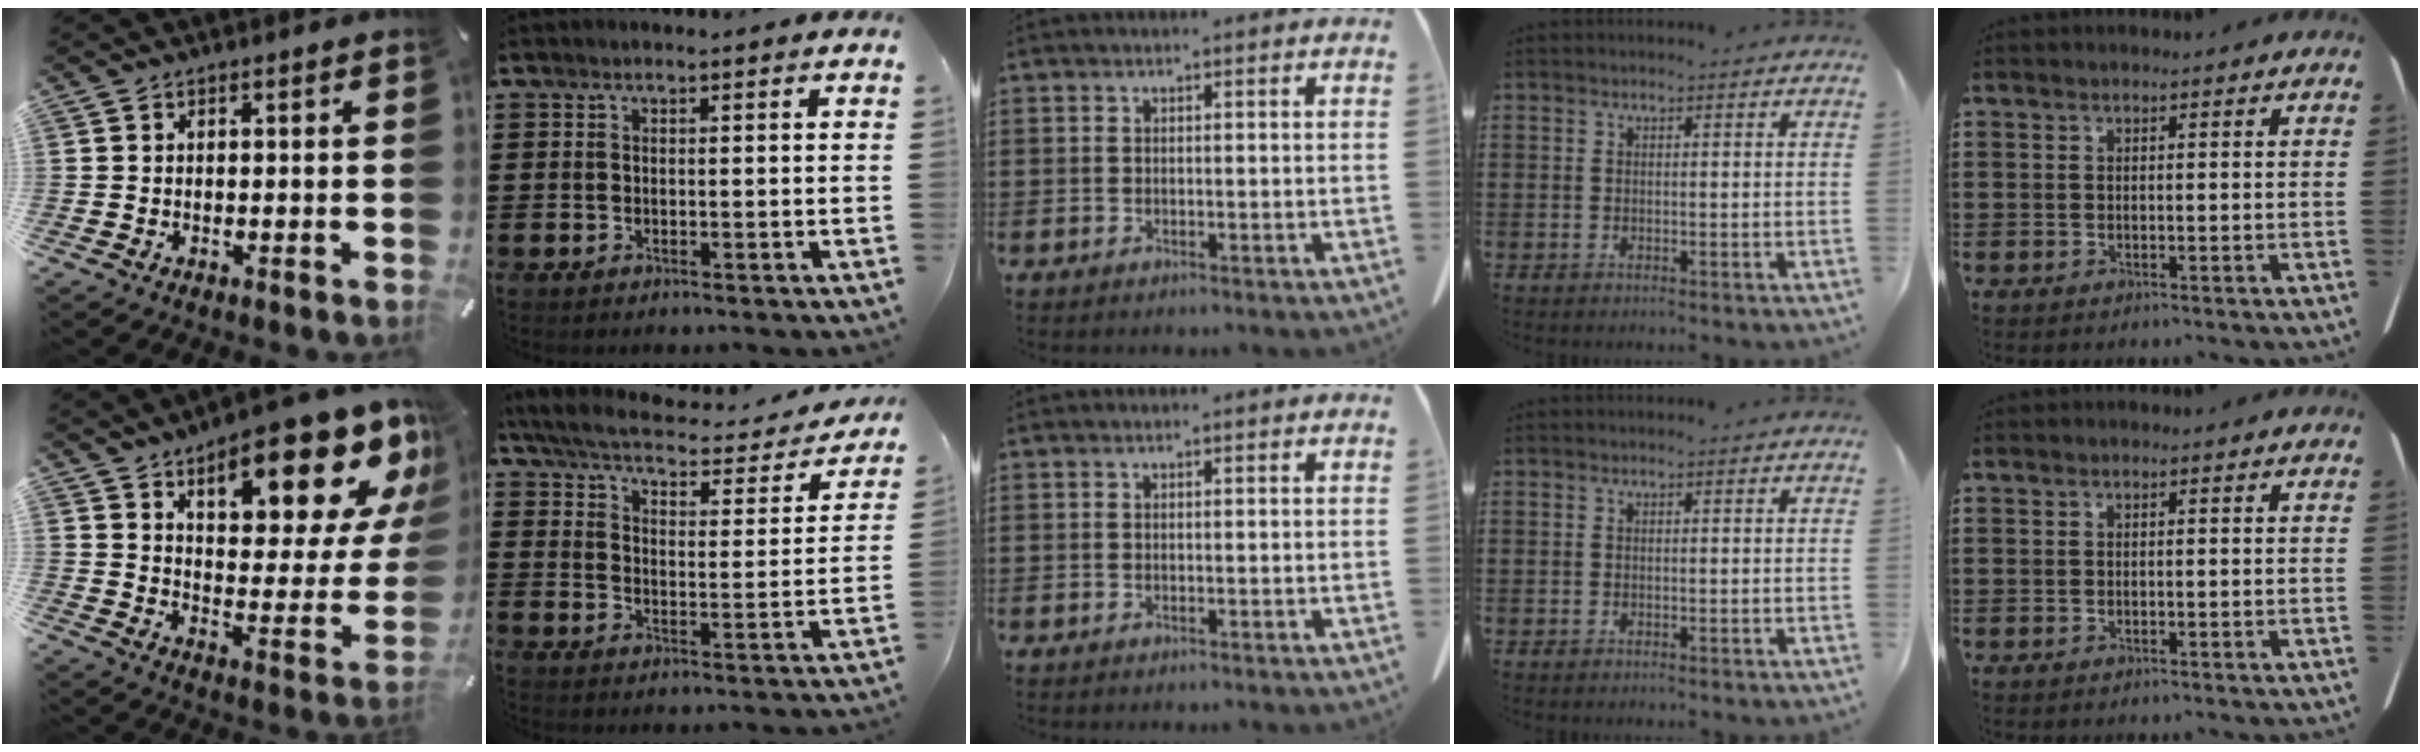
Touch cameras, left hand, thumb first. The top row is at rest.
{"thumb": {"total": 20.8, "force": [13.3, 8.2, 13.7], "torque": [-0.172, -0.097, 0.215]}, "index": {"total": 4.6, "force": [3.9, 0.7, 2.3], "torque": [-0.066, -0.028, 0.061]}}